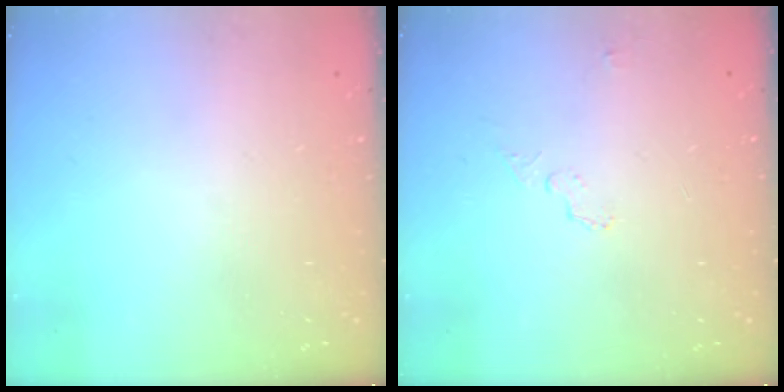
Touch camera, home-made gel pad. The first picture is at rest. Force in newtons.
{"total": 4.1, "press": 3.7, "slide": 1.7}